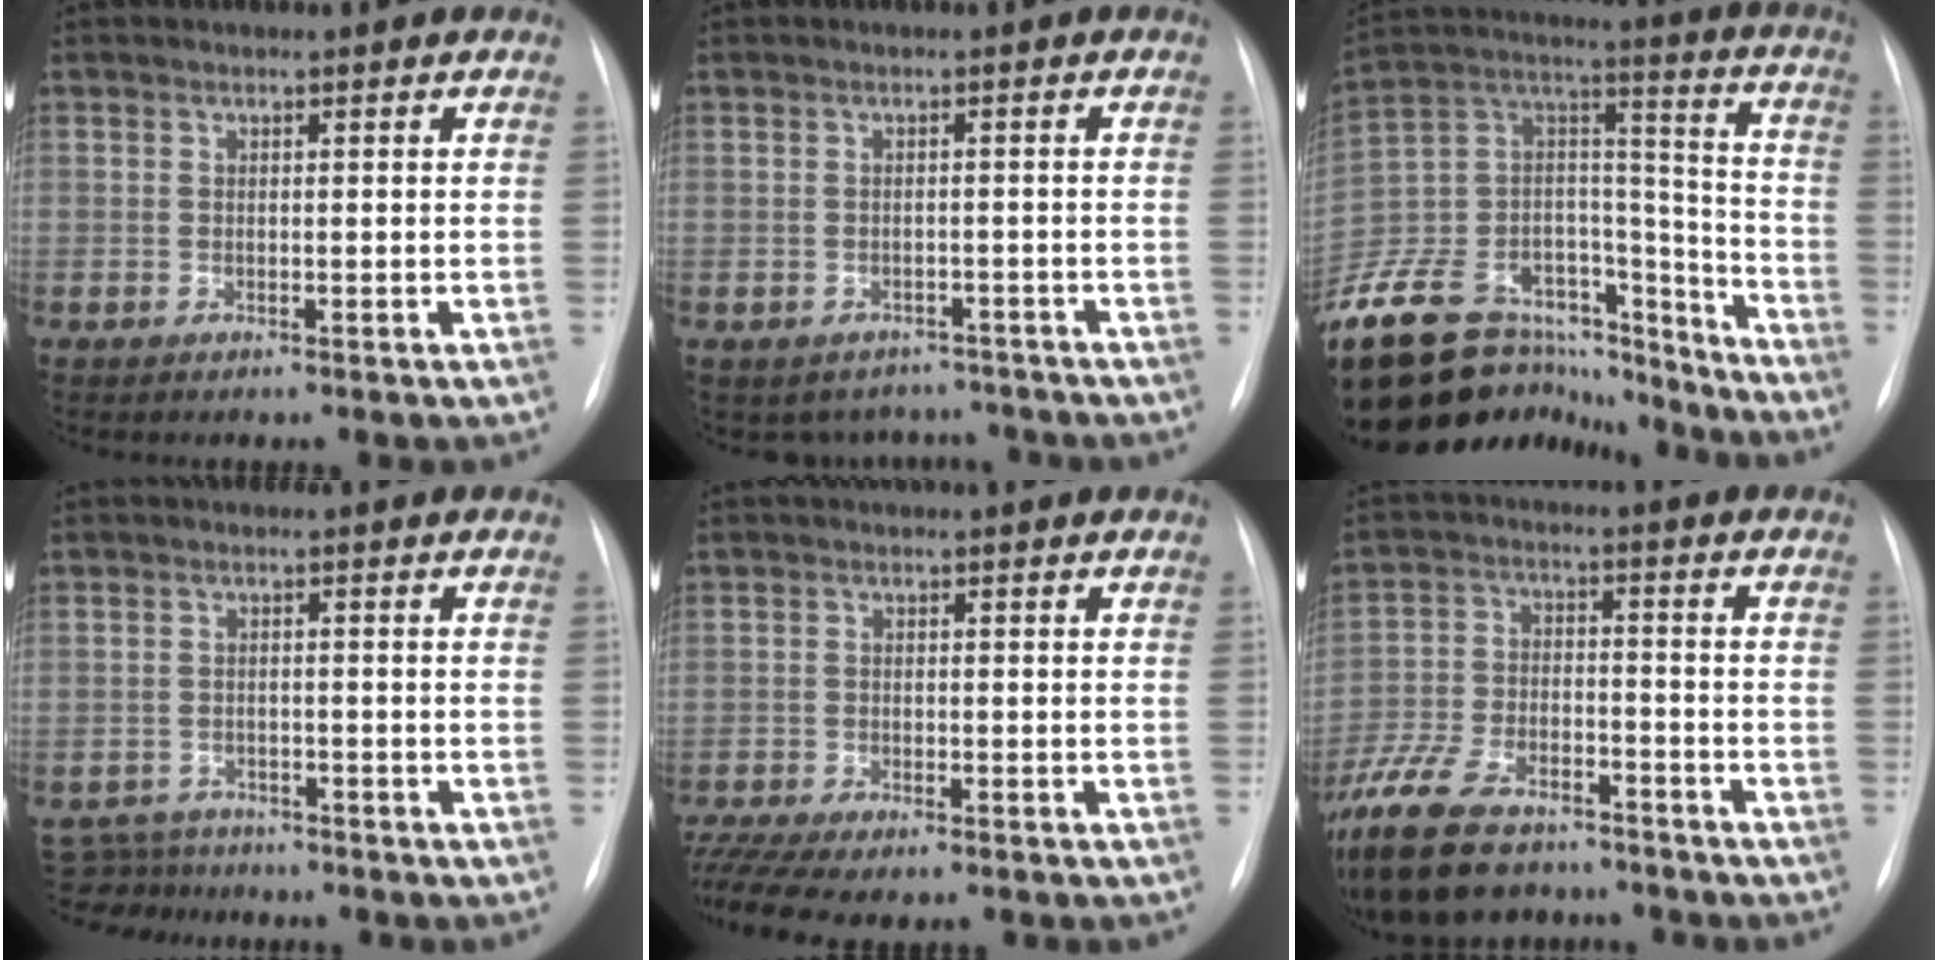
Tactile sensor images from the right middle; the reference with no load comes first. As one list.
[{"total": 5.9, "force": [-5.1, 3.0, 0.0], "torque": [0.012, 0.019, -0.058]}, {"total": 30.0, "force": [-23.5, 13.3, 13.0], "torque": [-0.268, 0.025, -0.372]}, {"total": 4.7, "force": [-4.3, 1.5, -1.0], "torque": [0.017, 0.002, -0.071]}, {"total": 8.7, "force": [-7.0, 2.3, 4.6], "torque": [-0.084, 0.000, -0.108]}, {"total": 18.2, "force": [-13.8, 7.8, 8.9], "torque": [-0.229, -0.016, -0.234]}]